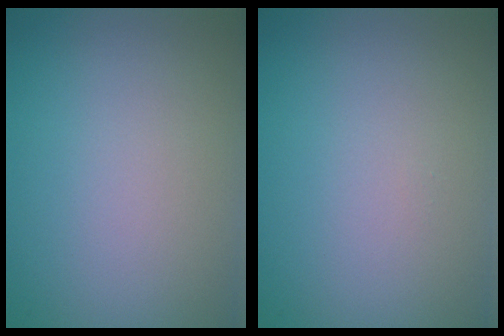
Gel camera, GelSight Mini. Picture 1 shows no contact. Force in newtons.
{"total": 0.0}